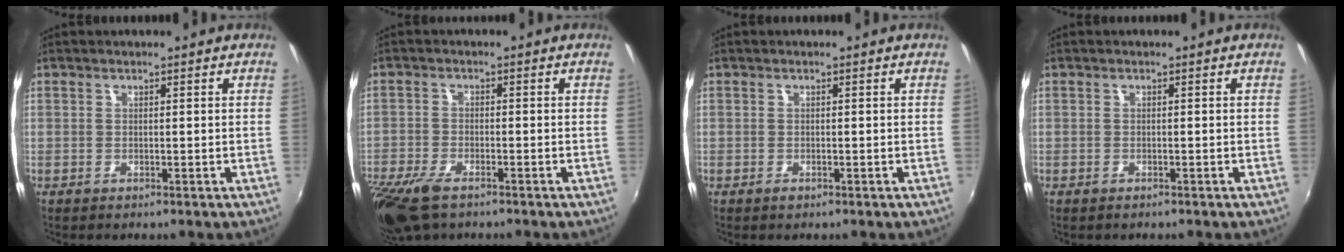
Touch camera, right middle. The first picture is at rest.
{"total": 10.2, "force": [-7.3, 3.8, 6.0], "torque": [-0.154, -0.041, -0.141]}
{"total": 0.7, "force": [-0.5, 0.4, 0.3], "torque": [-0.005, -0.004, -0.011]}
{"total": 0.6, "force": [-0.5, 0.3, 0.1], "torque": [-0.004, 0.000, -0.008]}